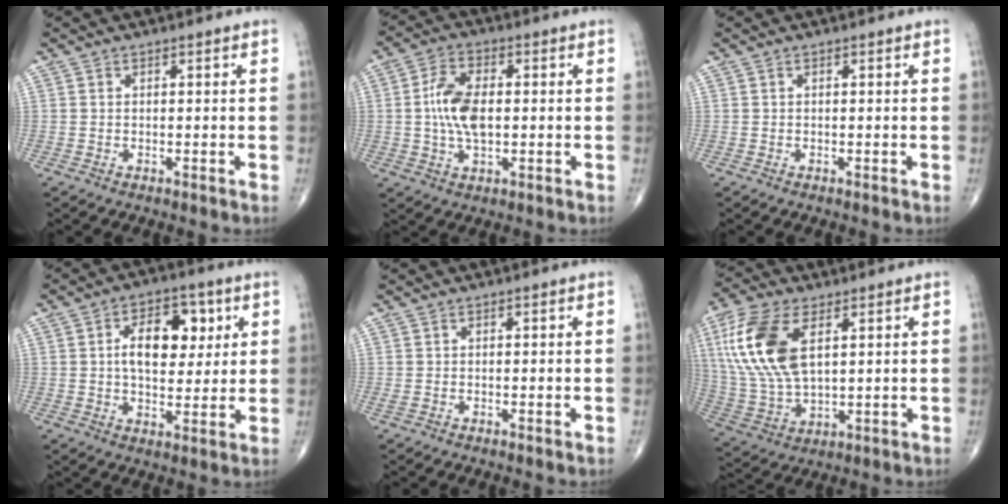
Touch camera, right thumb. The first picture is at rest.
{"total": 9.0, "force": [0.2, 4.7, 7.7], "torque": [-0.153, 0.005, 0.000]}
{"total": 0.0}
{"total": 12.0, "force": [2.9, 7.1, 9.2], "torque": [-0.103, -0.002, 0.043]}
{"total": 0.6, "force": [0.0, 0.3, 0.5], "torque": [-0.016, 0.000, 0.004]}
{"total": 17.0, "force": [5.3, 8.6, 13.7], "torque": [-0.300, -0.010, 0.106]}